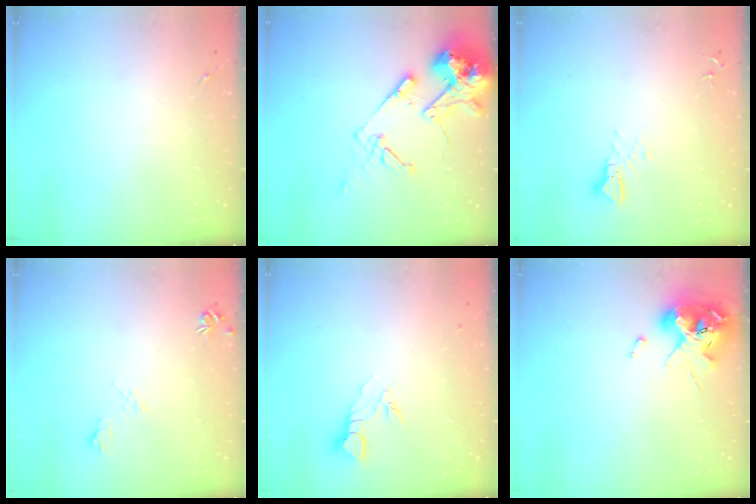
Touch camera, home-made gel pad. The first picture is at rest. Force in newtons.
{"total": 16.6, "press": 16.5, "slide": 2.3}
{"total": 3.6, "press": 3.6, "slide": 0.3}
{"total": 5.3, "press": 5.2, "slide": 0.9}
{"total": 3.8, "press": 3.8, "slide": 0.2}
{"total": 12.7, "press": 12.5, "slide": 2.0}